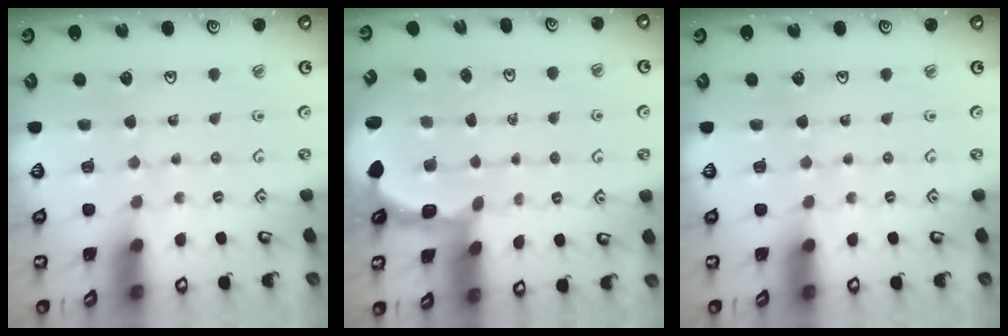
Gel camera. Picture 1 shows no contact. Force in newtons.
{"total": 2.7, "press": 2.3, "slide": 1.4}
{"total": 0.0}